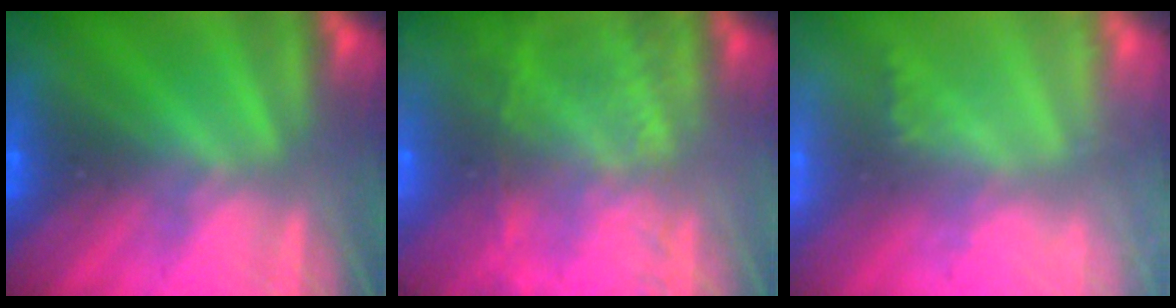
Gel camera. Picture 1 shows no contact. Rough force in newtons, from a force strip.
{"total": 11.8}
{"total": 1.8}